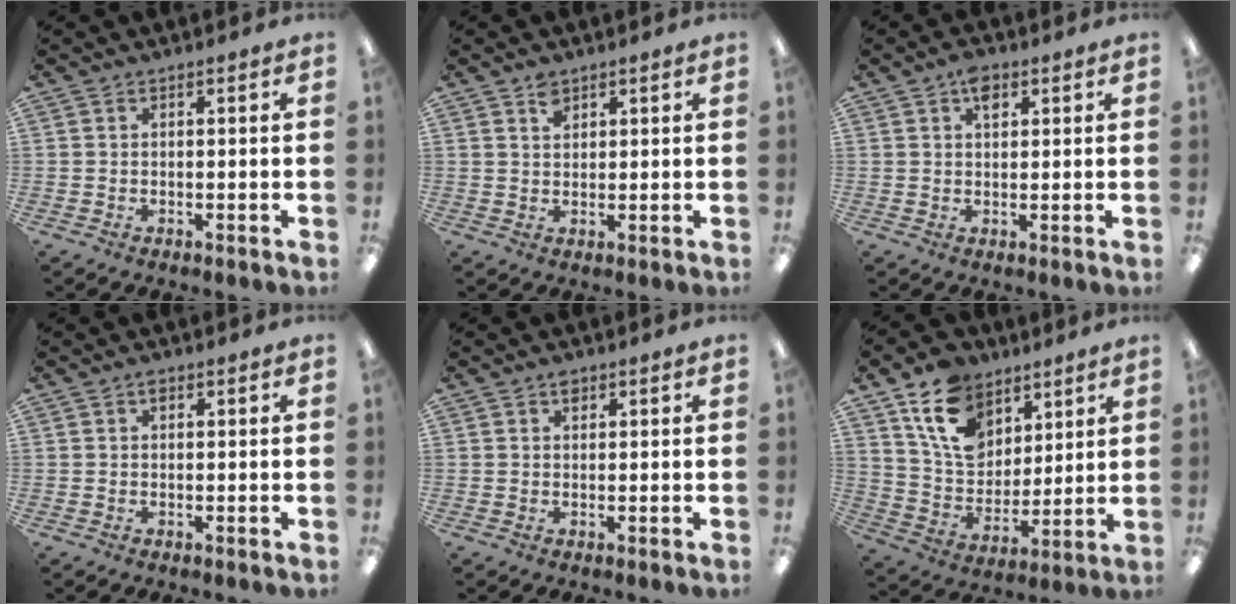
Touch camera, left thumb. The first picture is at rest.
{"total": 2.8, "force": [2.0, 1.6, 1.1], "torque": [-0.017, -0.005, 0.036]}
{"total": 3.8, "force": [1.9, 2.2, 2.5], "torque": [-0.031, -0.004, 0.028]}
{"total": 1.2, "force": [0.5, 0.7, 0.9], "torque": [-0.011, 0.001, 0.005]}
{"total": 1.4, "force": [0.8, 0.9, 0.8], "torque": [-0.009, -0.001, 0.013]}
{"total": 15.9, "force": [9.1, 11.0, 6.9], "torque": [-0.124, -0.037, 0.175]}